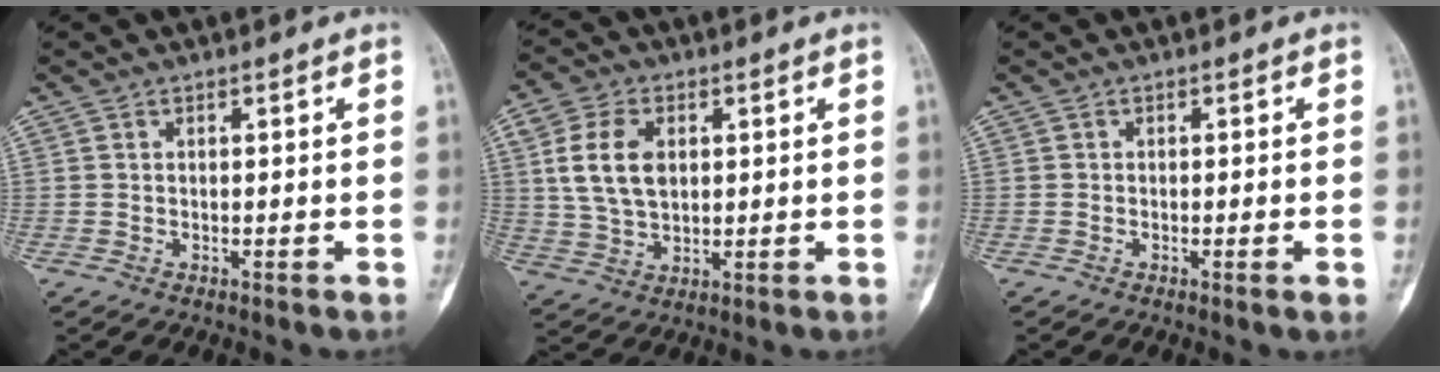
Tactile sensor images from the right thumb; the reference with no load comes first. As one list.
[{"total": 9.8, "force": [2.1, 6.5, 7.1], "torque": [-0.132, 0.001, 0.048]}, {"total": 1.6, "force": [-0.5, 0.0, 1.5], "torque": [-0.025, -0.003, -0.006]}]